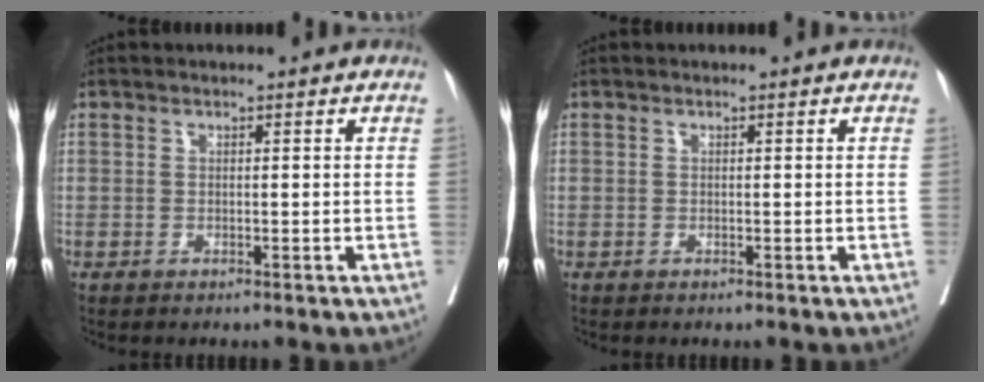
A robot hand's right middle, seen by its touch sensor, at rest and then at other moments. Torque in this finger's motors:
{"motor_torque": [0.00, 0.00, -0.03, -0.09]}